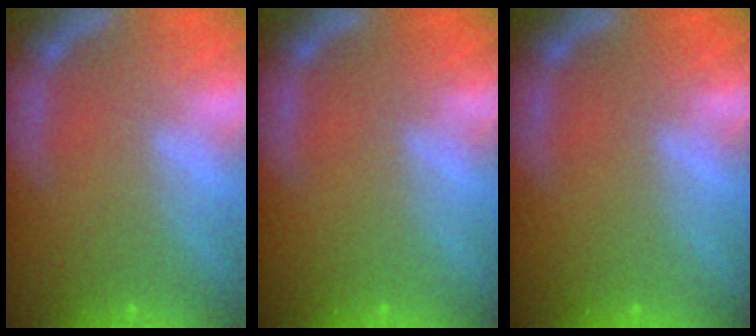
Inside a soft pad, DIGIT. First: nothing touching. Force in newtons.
{"total": 0.0}
{"total": 0.0}